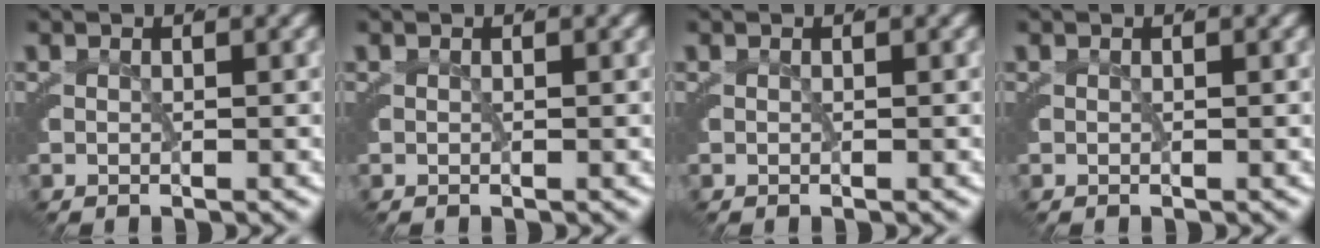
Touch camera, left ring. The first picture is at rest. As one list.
[{"total": 0.0}, {"total": 0.0}, {"total": 0.0}]